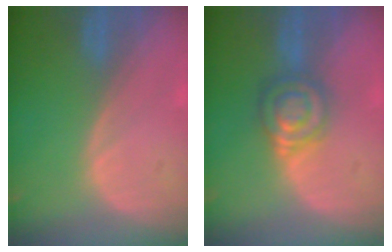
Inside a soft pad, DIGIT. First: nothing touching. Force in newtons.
{"total": 6.0, "press": 5.9, "slide": 1.0}